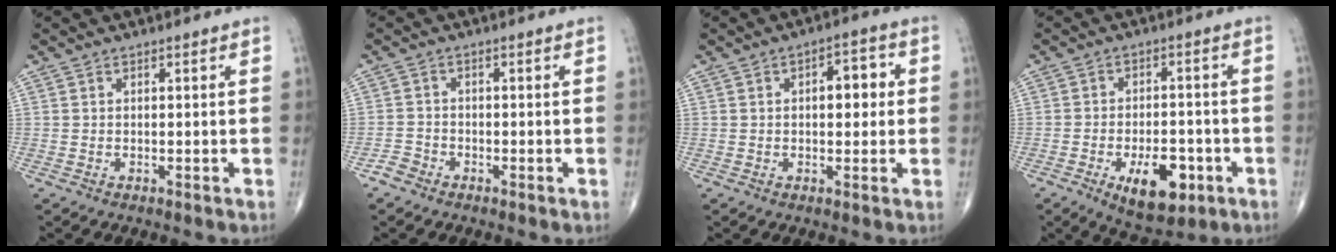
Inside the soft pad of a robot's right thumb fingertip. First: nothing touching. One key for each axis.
{"total": 2.1, "fx": -1.6, "fy": 1.4, "fz": 0.2, "tx": -0.003, "ty": 0.005, "tz": -0.036}
{"total": 6.0, "fx": 0.7, "fy": 3.2, "fz": 5.1, "tx": -0.050, "ty": 0.012, "tz": 0.006}
{"total": 10.9, "fx": -4.4, "fy": 5.5, "fz": 8.4, "tx": -0.107, "ty": 0.012, "tz": -0.058}